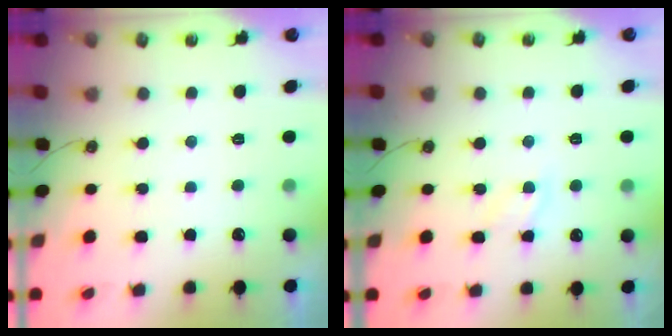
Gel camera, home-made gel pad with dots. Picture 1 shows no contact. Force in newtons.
{"total": 8.0, "press": 8.0, "slide": 0.7}